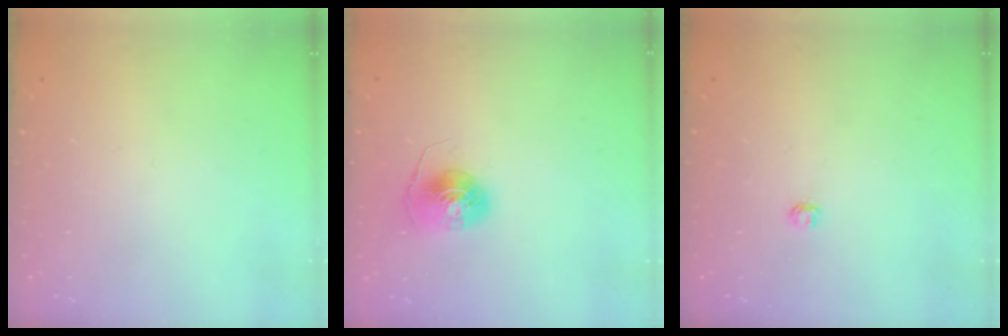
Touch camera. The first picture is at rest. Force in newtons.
{"total": 6.8, "press": 6.8, "slide": 0.4}
{"total": 2.8, "press": 2.8, "slide": 0.3}